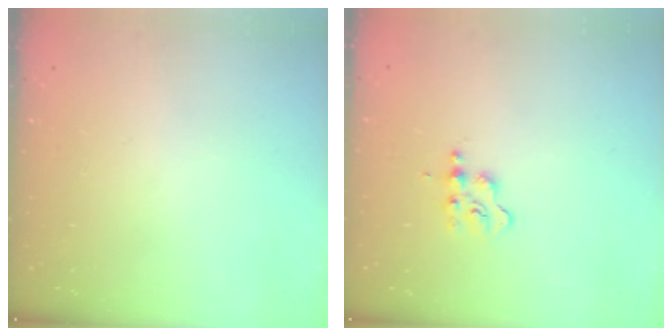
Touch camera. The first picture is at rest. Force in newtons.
{"total": 2.7, "press": 2.7, "slide": 0.3}